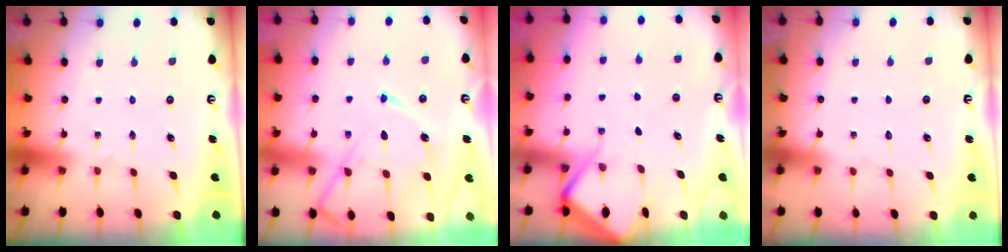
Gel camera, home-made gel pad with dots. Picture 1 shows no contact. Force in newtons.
{"total": 13.6, "press": 13.6, "slide": 1.3}
{"total": 5.8, "press": 5.8, "slide": 0.6}
{"total": 0.8, "press": 0.8, "slide": 0.1}